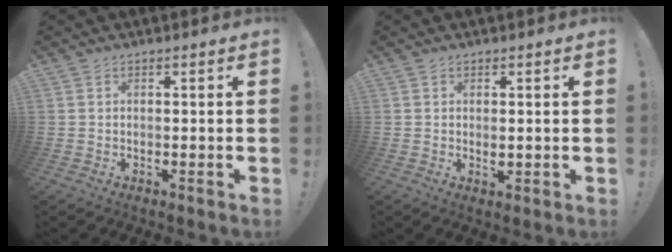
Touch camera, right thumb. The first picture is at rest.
{"total": 1.3, "force": [0.2, 0.7, 1.1], "torque": [-0.013, -0.002, 0.002]}